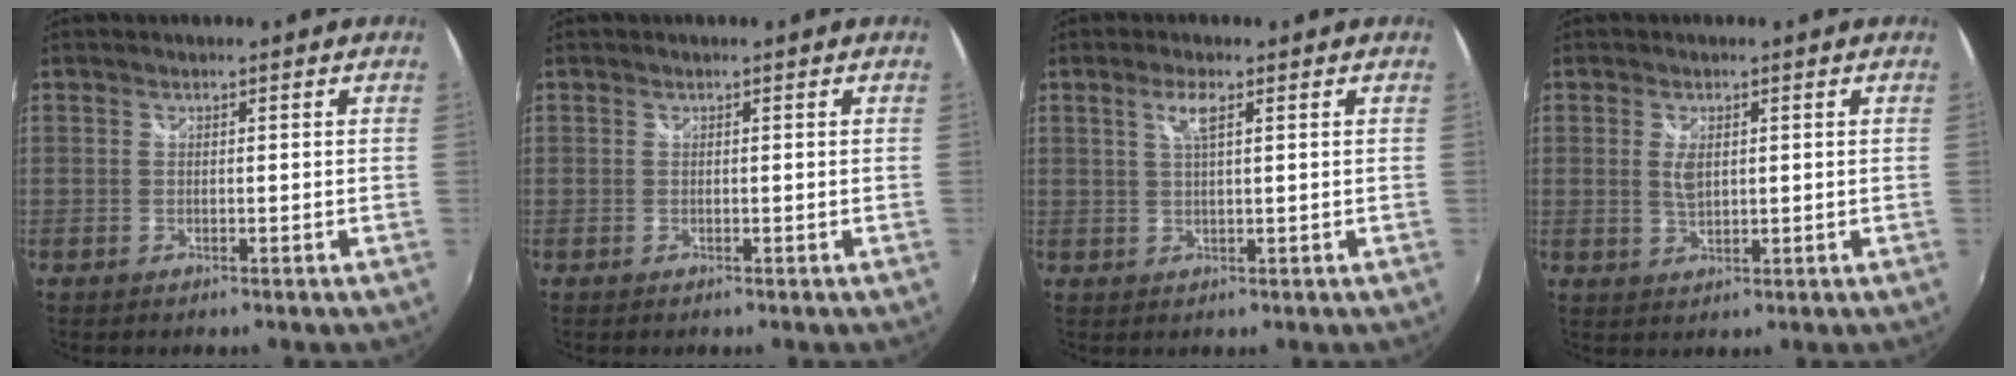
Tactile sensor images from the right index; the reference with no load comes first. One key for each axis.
{"total": 0.0}
{"total": 3.0, "fx": 1.3, "fy": 0.4, "fz": 2.7, "tx": -0.052, "ty": 0.003, "tz": 0.024}
{"total": 3.1, "fx": 0.6, "fy": 1.7, "fz": 2.6, "tx": -0.045, "ty": -0.002, "tz": 0.012}